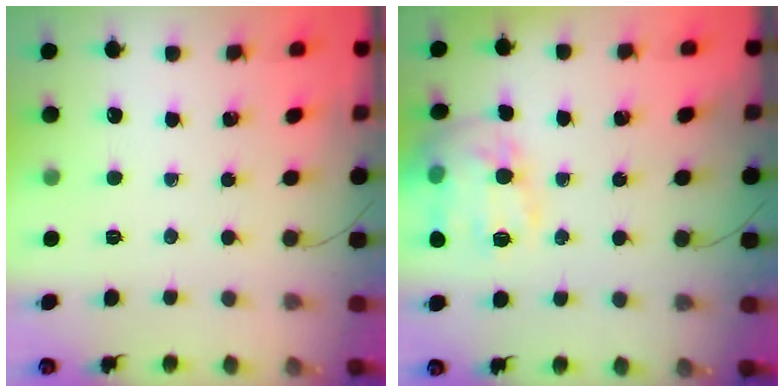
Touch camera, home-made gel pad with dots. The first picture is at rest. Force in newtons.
{"total": 13.5, "press": 13.5, "slide": 0.4}